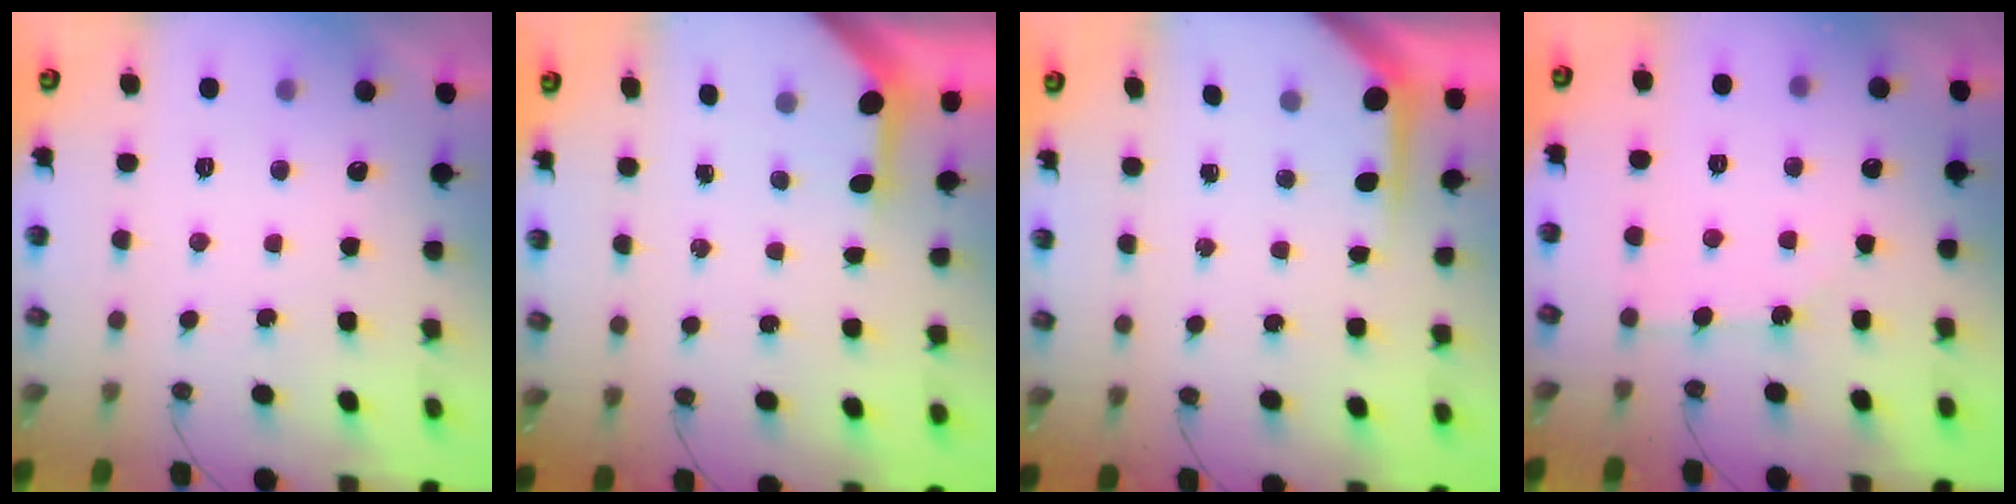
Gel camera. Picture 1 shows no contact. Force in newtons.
{"total": 3.1, "press": 3.1, "slide": 0.3}
{"total": 4.0, "press": 4.0, "slide": 0.3}
{"total": 1.7, "press": 1.7, "slide": 0.3}